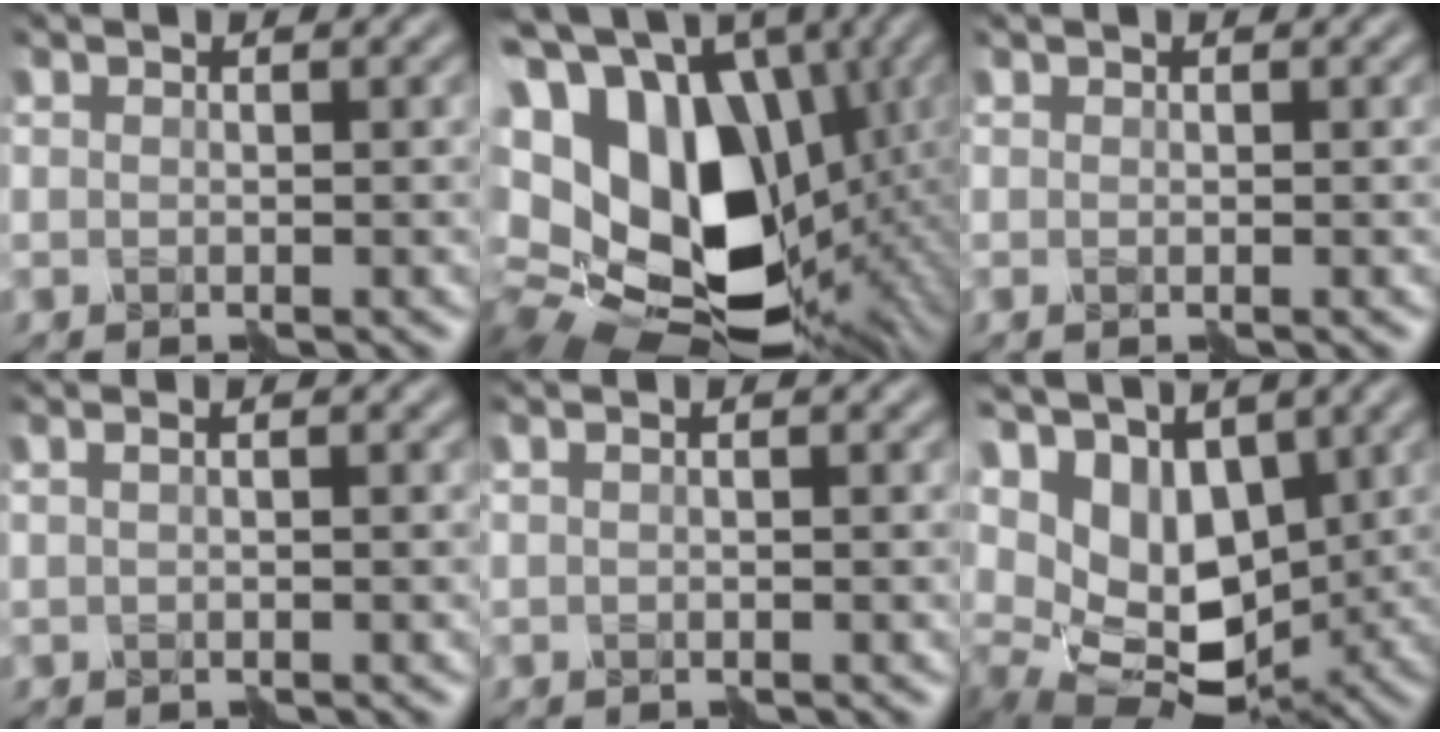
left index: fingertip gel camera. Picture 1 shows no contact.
{"total": 21.8, "force": [0.9, 16.2, 14.6], "torque": [-0.308, -0.017, 0.044]}
{"total": 0.0}
{"total": 1.3, "force": [0.5, 0.3, 1.1], "torque": [-0.008, 0.010, -0.008]}
{"total": 0.6, "force": [0.3, -0.3, 0.4], "torque": [-0.007, 0.000, 0.002]}
{"total": 9.2, "force": [2.0, 6.4, 6.2], "torque": [-0.138, -0.007, 0.048]}